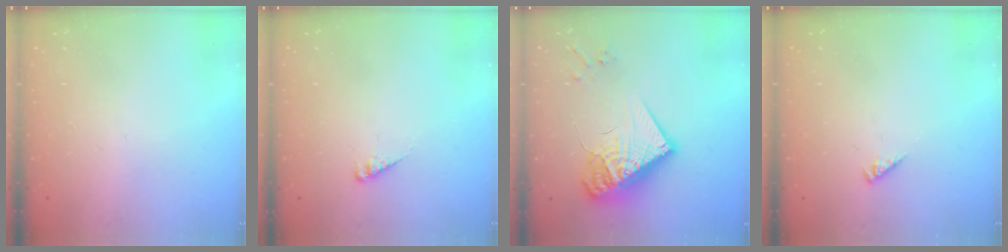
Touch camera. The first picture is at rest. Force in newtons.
{"total": 3.0, "press": 3.0, "slide": 0.2}
{"total": 16.5, "press": 16.4, "slide": 1.4}
{"total": 1.3, "press": 1.3, "slide": 0.4}